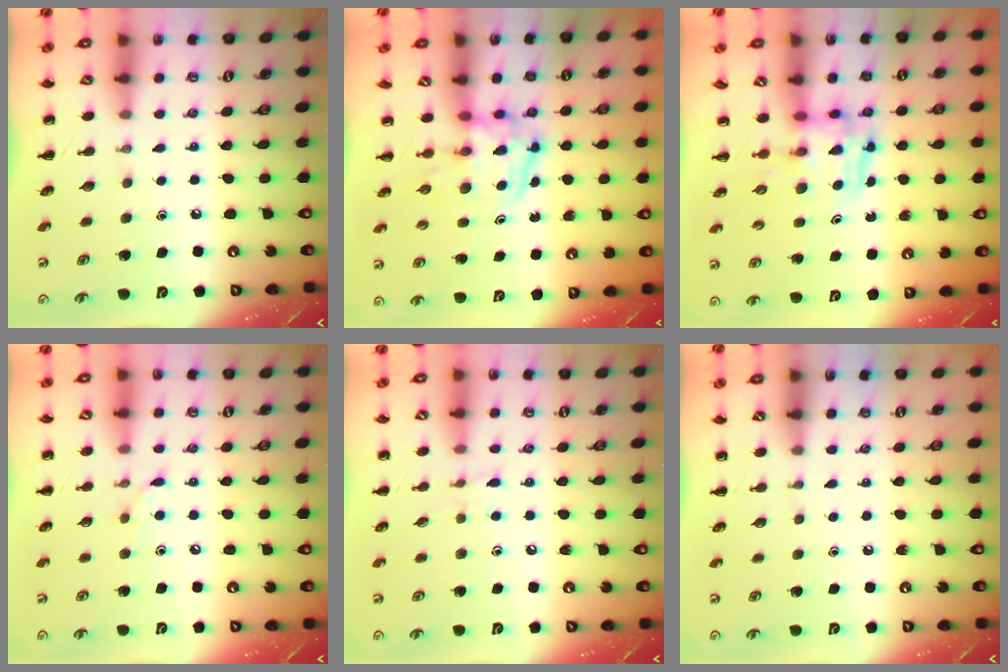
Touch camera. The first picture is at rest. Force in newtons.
{"total": 4.0, "press": 3.9, "slide": 0.6}
{"total": 3.6, "press": 3.6, "slide": 0.3}
{"total": 5.1, "press": 4.9, "slide": 1.6}
{"total": 5.1, "press": 4.7, "slide": 2.0}
{"total": 0.0}